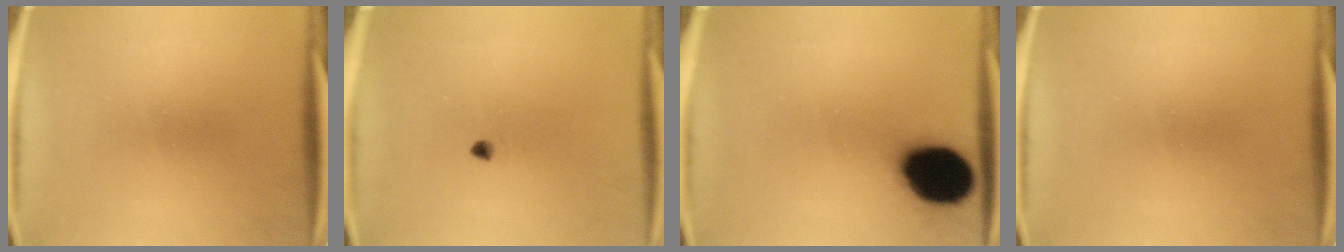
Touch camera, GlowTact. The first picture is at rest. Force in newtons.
{"total": 1.1}
{"total": 18.6}
{"total": 0.0}